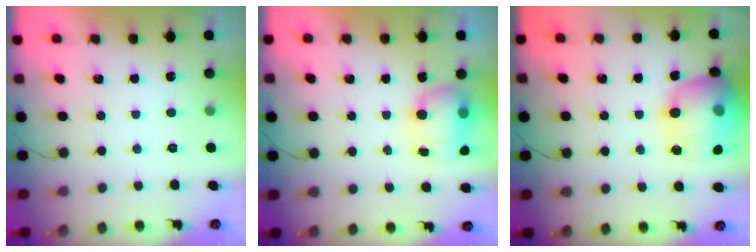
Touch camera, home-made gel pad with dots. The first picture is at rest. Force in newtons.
{"total": 7.9, "press": 7.9, "slide": 1.1}
{"total": 19.9, "press": 19.8, "slide": 2.1}